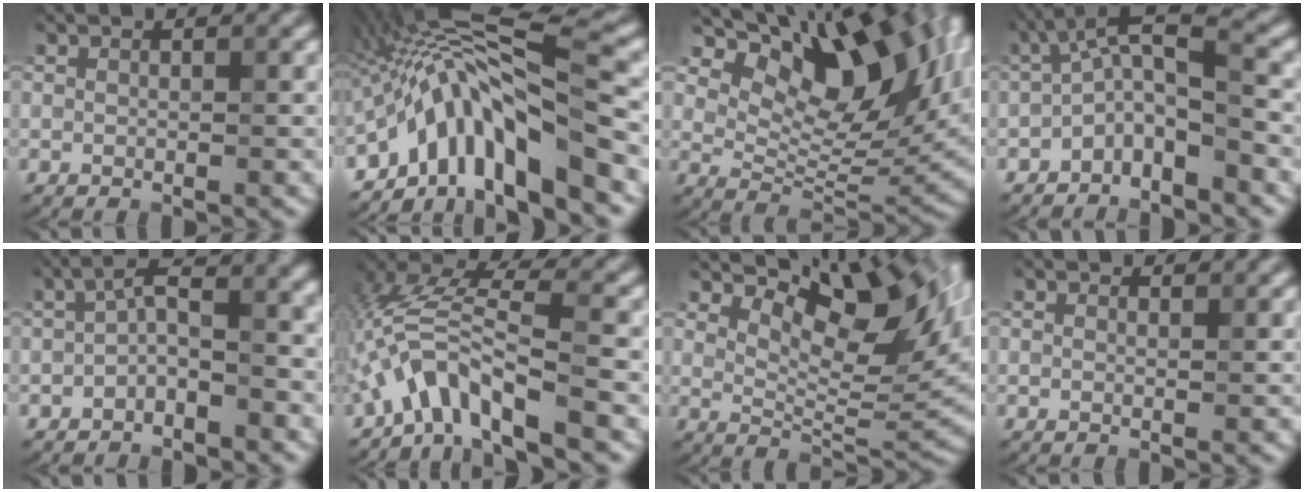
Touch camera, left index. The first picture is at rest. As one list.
[{"total": 12.7, "force": [-5.0, 3.0, 11.4], "torque": [-0.184, 0.020, -0.083]}, {"total": 13.1, "force": [6.7, 6.4, 9.3], "torque": [-0.127, 0.003, 0.117]}, {"total": 4.5, "force": [-2.3, 1.3, 3.6], "torque": [-0.066, 0.016, -0.050]}, {"total": 4.4, "force": [-1.8, 1.7, 3.7], "torque": [-0.062, 0.017, -0.041]}, {"total": 6.9, "force": [-4.2, 1.6, 5.2], "torque": [-0.101, 0.012, -0.086]}, {"total": 10.9, "force": [5.4, 4.4, 8.3], "torque": [-0.118, 0.000, 0.092]}, {"total": 0.7, "force": [0.7, 0.1, 0.2], "torque": [-0.005, -0.002, 0.006]}]